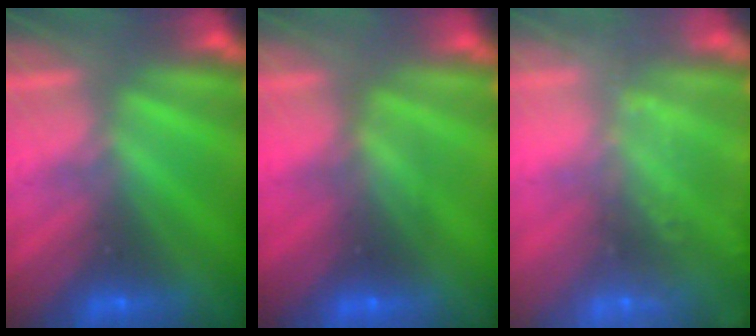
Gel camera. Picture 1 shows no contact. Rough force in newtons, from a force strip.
{"total": 2.7}
{"total": 7.2}